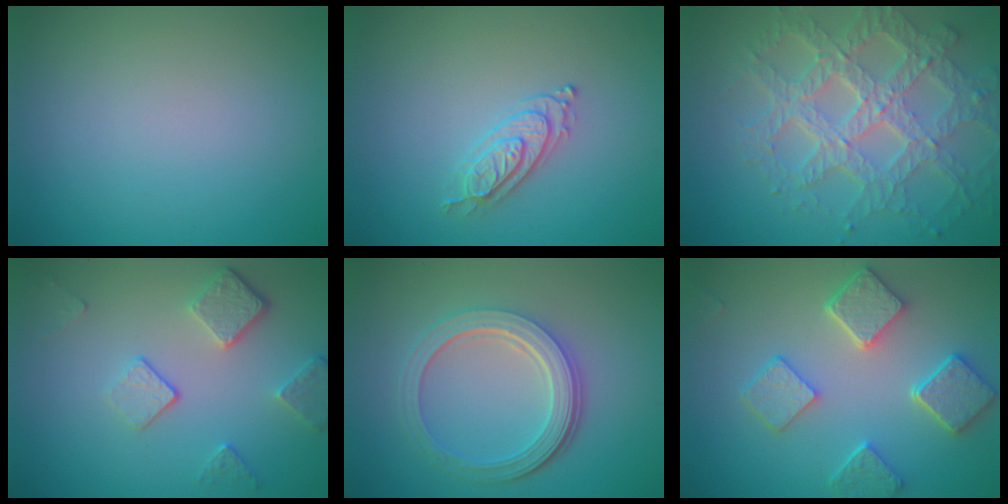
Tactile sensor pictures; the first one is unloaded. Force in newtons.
{"total": 2.2, "press": 2.2, "slide": 0.5}
{"total": 7.8, "press": 5.6, "slide": 5.3}
{"total": 3.7, "press": 2.9, "slide": 2.4}
{"total": 5.4, "press": 3.9, "slide": 3.7}
{"total": 5.5, "press": 4.4, "slide": 3.2}